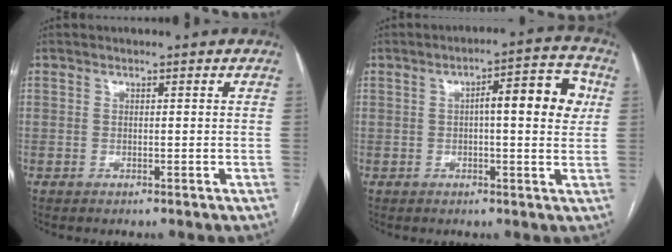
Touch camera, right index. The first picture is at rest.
{"total": 9.0, "force": [1.5, 2.1, 8.7], "torque": [-0.118, 0.024, 0.016]}